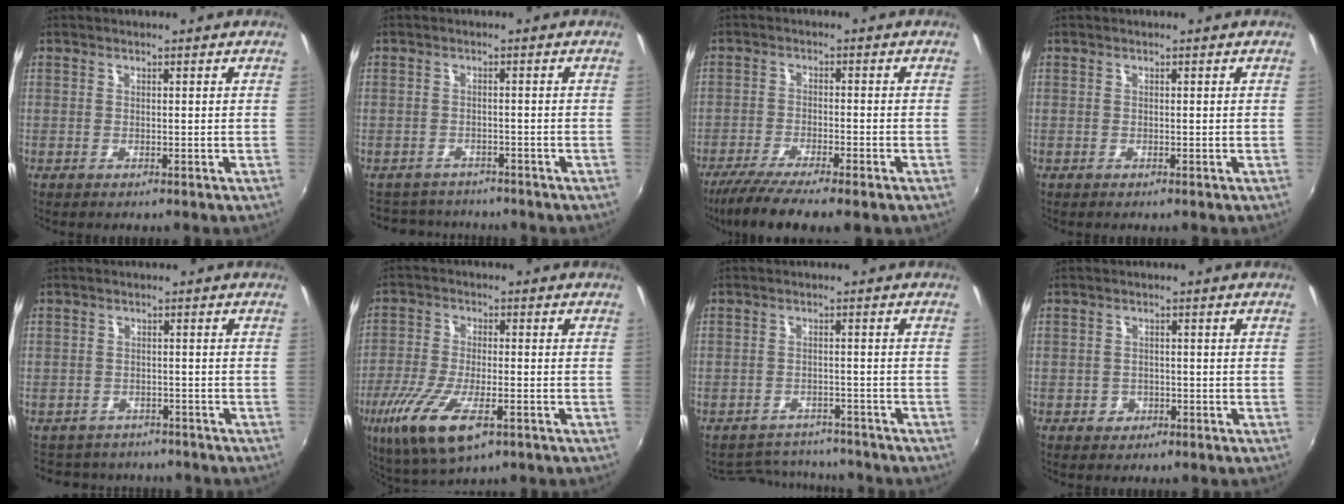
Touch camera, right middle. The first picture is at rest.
{"total": 6.1, "force": [-5.4, 2.8, 0.6], "torque": [-0.026, 0.009, -0.087]}
{"total": 9.7, "force": [-7.6, 1.0, 5.9], "torque": [-0.131, -0.032, -0.130]}
{"total": 0.0}
{"total": 6.7, "force": [-5.0, 4.5, 0.6], "torque": [-0.017, 0.028, -0.075]}
{"total": 13.2, "force": [-6.4, 4.5, 10.6], "torque": [-0.227, -0.041, -0.118]}
{"total": 8.6, "force": [-8.0, 2.8, 1.1], "torque": [-0.037, 0.011, -0.113]}
{"total": 2.4, "force": [-1.1, 2.1, 0.4], "torque": [-0.011, 0.000, -0.015]}